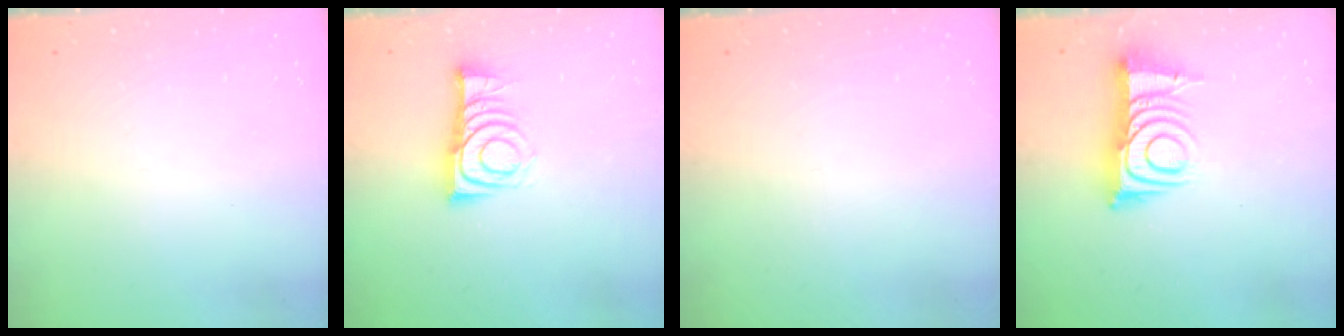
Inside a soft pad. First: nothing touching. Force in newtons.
{"total": 8.2, "press": 8.2, "slide": 0.9}
{"total": 0.0}
{"total": 11.0, "press": 11.0, "slide": 0.6}